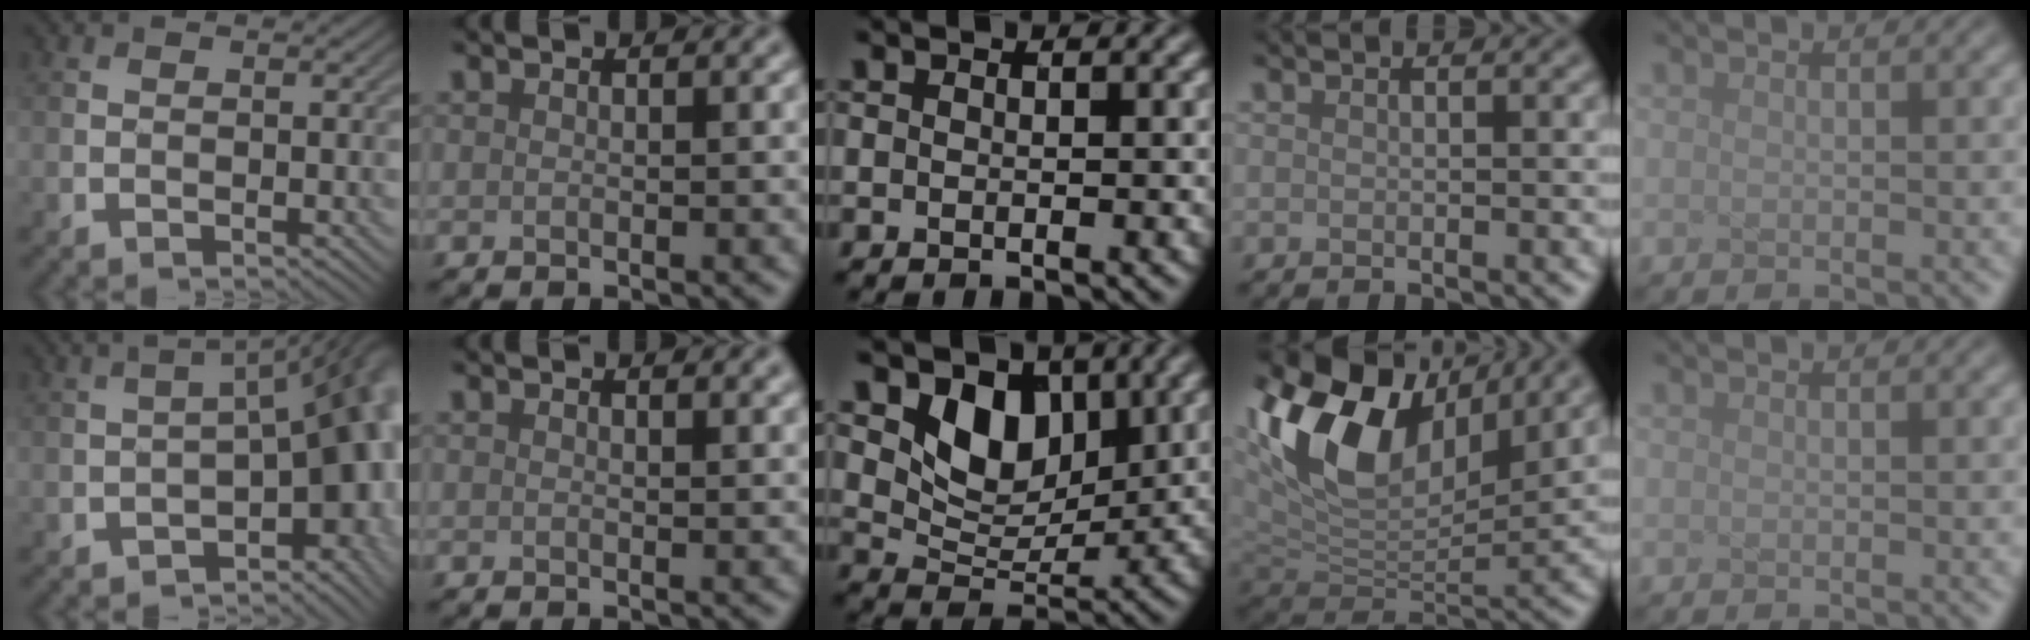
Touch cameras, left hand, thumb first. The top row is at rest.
{"thumb": {"total": 15.6, "force": [-4.2, 7.6, 13.0], "torque": [-0.134, -0.024, -0.040]}, "index": {"total": 1.8, "force": [1.3, 0.6, 1.0], "torque": [-0.004, 0.006, 0.008]}, "middle": {"total": 5.5, "force": [2.3, 3.8, 3.2], "torque": [-0.066, -0.017, 0.039]}, "ring": {"total": 12.2, "force": [5.3, 6.9, 8.5], "torque": [-0.173, 0.013, 0.099]}}